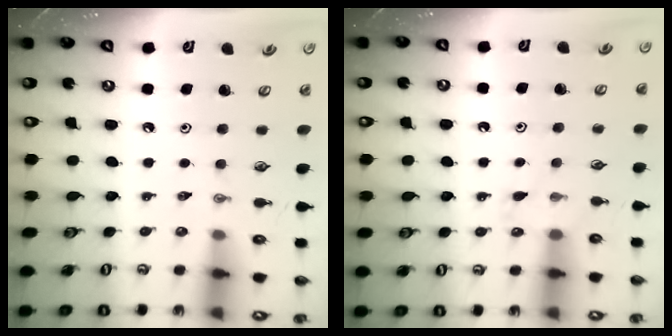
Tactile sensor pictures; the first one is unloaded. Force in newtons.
{"total": 4.8, "press": 4.8, "slide": 0.5}